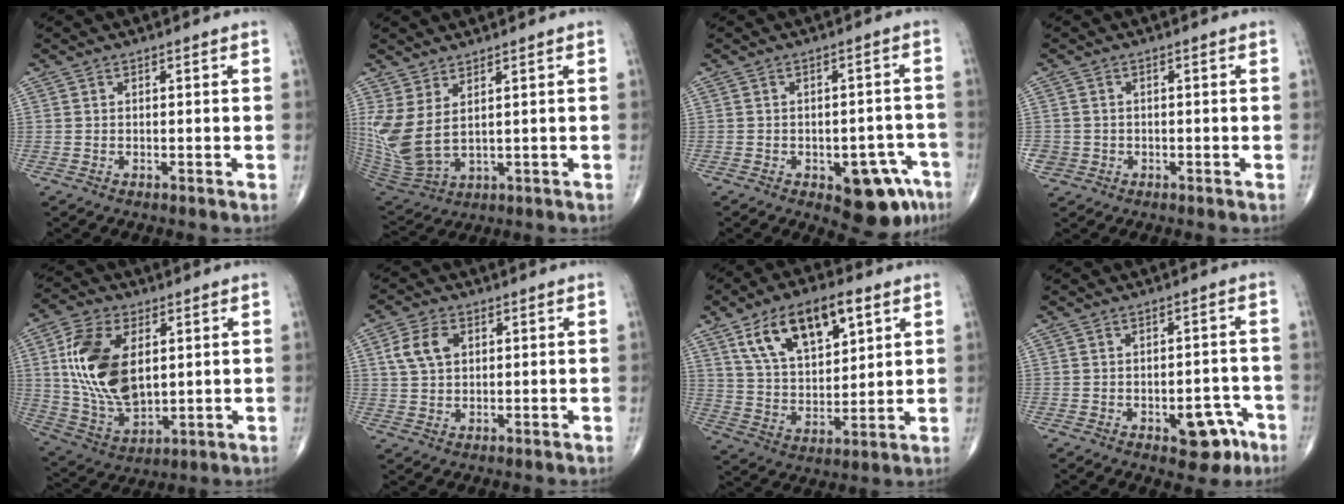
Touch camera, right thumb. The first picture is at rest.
{"total": 11.0, "force": [2.9, 5.2, 9.3], "torque": [-0.217, -0.022, 0.079]}
{"total": 10.3, "force": [-5.1, 5.0, 7.5], "torque": [-0.053, 0.031, -0.057]}
{"total": 2.8, "force": [-0.7, 2.6, 0.6], "torque": [-0.001, 0.005, -0.010]}
{"total": 17.7, "force": [3.5, 10.3, 13.9], "torque": [-0.256, -0.015, 0.073]}
{"total": 6.2, "force": [1.9, 4.2, 4.2], "torque": [-0.076, 0.002, 0.035]}
{"total": 16.7, "force": [8.1, 8.2, 12.1], "torque": [-0.174, -0.022, 0.148]}
{"total": 7.3, "force": [-3.6, 3.9, 5.1], "torque": [-0.033, 0.031, -0.040]}